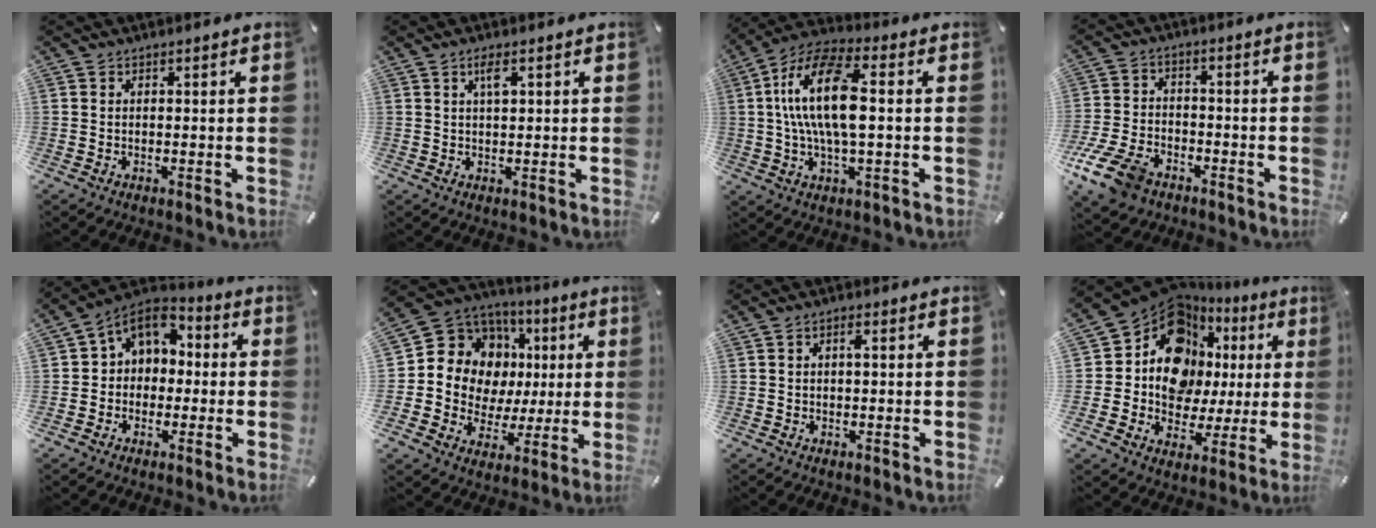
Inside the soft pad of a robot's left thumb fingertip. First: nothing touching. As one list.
[{"total": 2.9, "force": [1.2, 0.9, 2.5], "torque": [-0.053, 0.006, 0.018]}, {"total": 15.8, "force": [1.5, 6.3, 14.4], "torque": [-0.299, -0.004, 0.021]}, {"total": 11.5, "force": [-7.2, 6.8, 5.8], "torque": [-0.121, 0.036, -0.135]}, {"total": 8.3, "force": [1.5, 7.4, 3.4], "torque": [-0.062, 0.003, 0.027]}, {"total": 13.0, "force": [3.3, 11.8, 4.3], "torque": [-0.076, -0.042, 0.075]}, {"total": 1.5, "force": [0.2, 0.8, 1.3], "torque": [-0.026, 0.006, 0.002]}, {"total": 15.7, "force": [5.7, 12.3, 7.9], "torque": [-0.141, -0.065, 0.100]}]